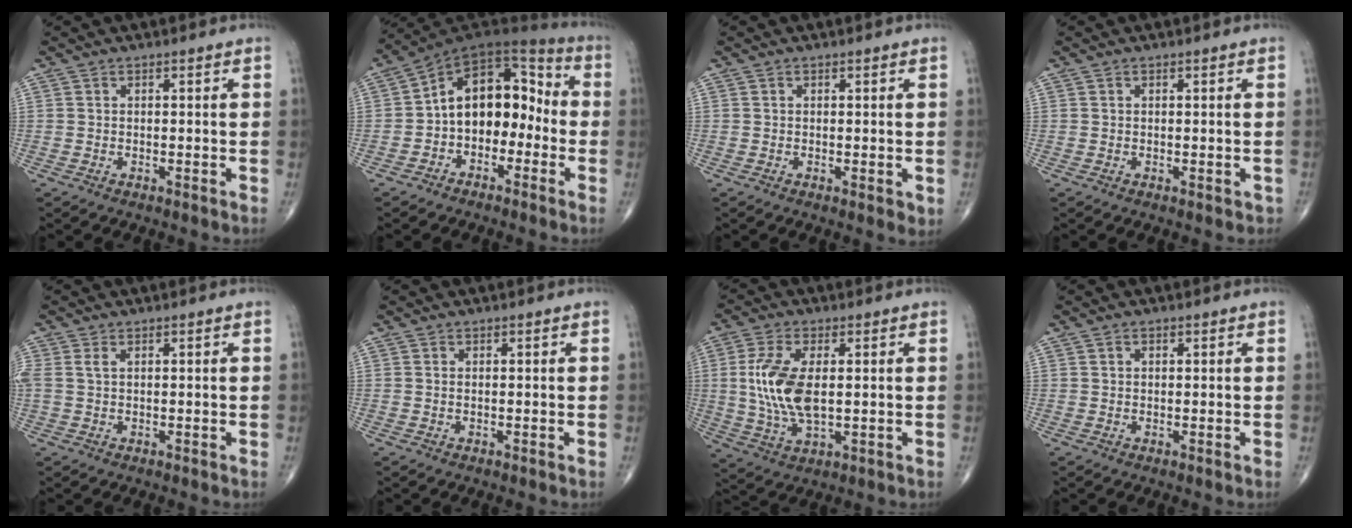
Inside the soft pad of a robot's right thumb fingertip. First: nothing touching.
{"total": 14.3, "force": [-2.3, 9.8, 10.2], "torque": [-0.113, 0.061, -0.053]}
{"total": 1.6, "force": [0.0, 0.6, 1.4], "torque": [-0.020, -0.007, 0.001]}
{"total": 0.8, "force": [-0.1, 0.5, 0.5], "torque": [-0.002, 0.000, 0.002]}
{"total": 2.0, "force": [0.6, 1.0, 1.6], "torque": [-0.049, 0.013, 0.020]}
{"total": 0.0}
{"total": 11.4, "force": [0.9, 5.4, 10.0], "torque": [-0.214, -0.010, 0.023]}
{"total": 0.7, "force": [0.4, 0.5, 0.3], "torque": [-0.003, -0.001, 0.007]}